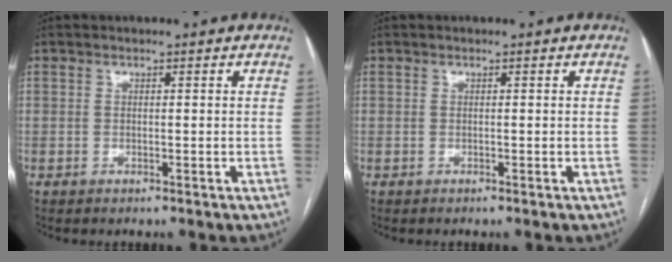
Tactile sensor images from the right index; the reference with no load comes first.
{"total": 0.0}